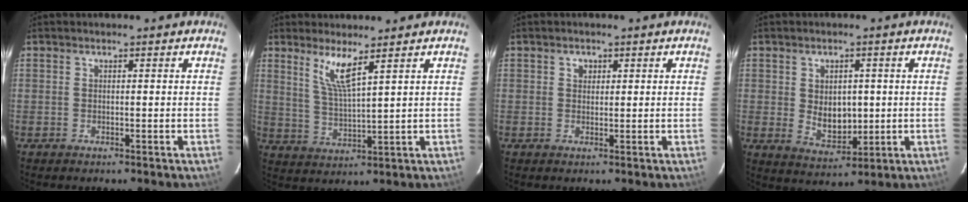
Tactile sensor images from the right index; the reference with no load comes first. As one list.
[{"total": 6.1, "force": [3.9, 0.2, 4.6], "torque": [-0.093, -0.010, 0.081]}, {"total": 1.6, "force": [0.6, 1.4, 0.5], "torque": [-0.006, 0.006, 0.010]}, {"total": 6.9, "force": [0.2, 4.9, 4.9], "torque": [-0.082, -0.008, 0.020]}]